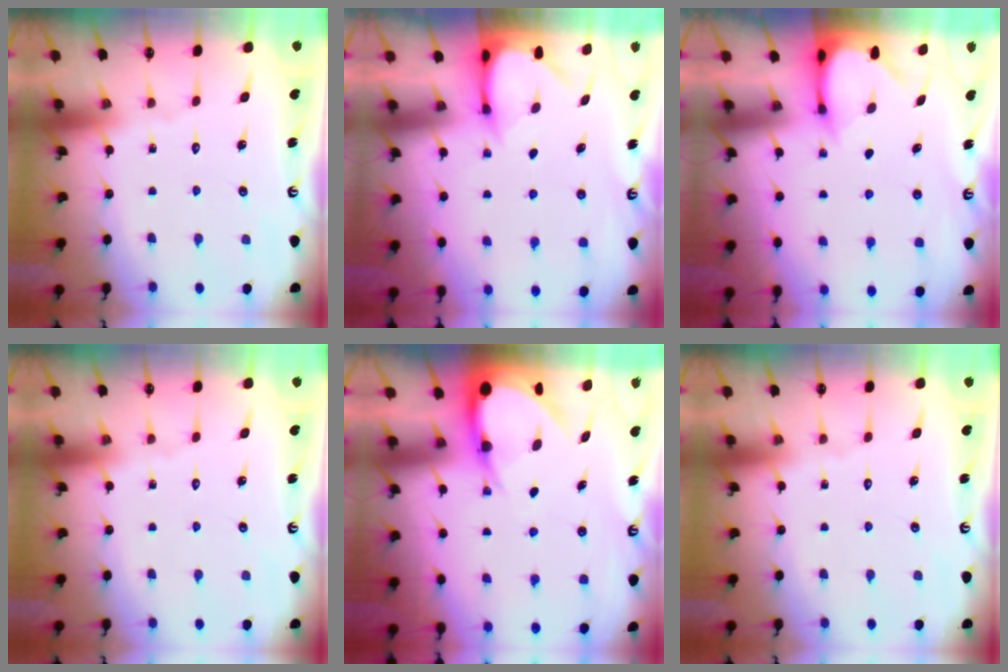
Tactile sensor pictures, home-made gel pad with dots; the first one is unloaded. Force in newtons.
{"total": 3.7, "press": 3.7, "slide": 0.3}
{"total": 3.3, "press": 3.3, "slide": 0.3}
{"total": 0.0}
{"total": 8.0, "press": 8.0, "slide": 0.6}
{"total": 0.0}